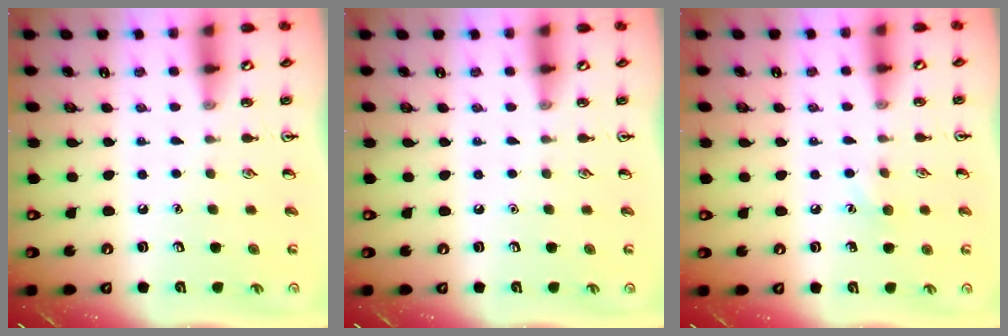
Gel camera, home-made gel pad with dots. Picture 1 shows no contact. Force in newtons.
{"total": 0.0}
{"total": 5.9, "press": 5.6, "slide": 1.7}